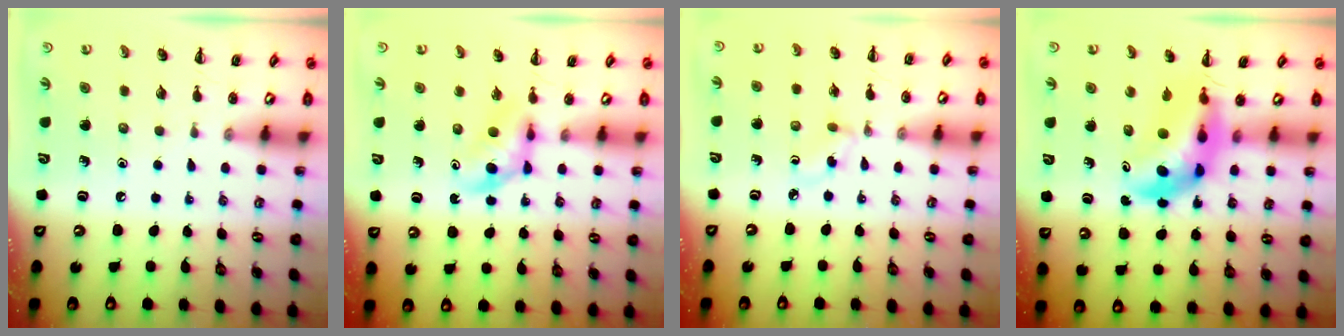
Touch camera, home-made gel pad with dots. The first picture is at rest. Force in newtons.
{"total": 4.1, "press": 4.0, "slide": 1.2}
{"total": 2.6, "press": 2.3, "slide": 1.1}
{"total": 7.0, "press": 6.8, "slide": 1.8}